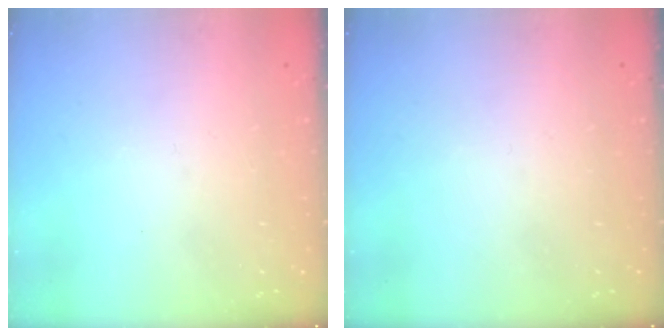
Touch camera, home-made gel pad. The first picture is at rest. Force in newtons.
{"total": 0.0}